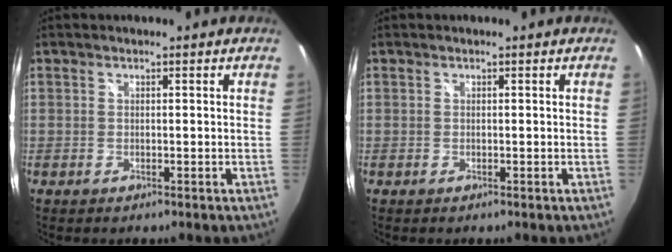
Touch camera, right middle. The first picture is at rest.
{"total": 0.0}